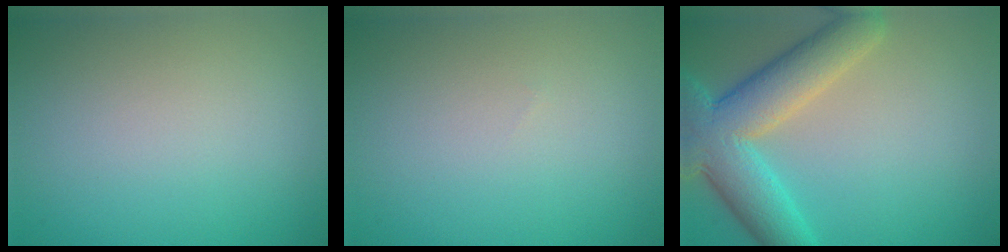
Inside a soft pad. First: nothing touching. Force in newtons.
{"total": 0.0}
{"total": 9.0, "press": 9.0, "slide": 0.6}